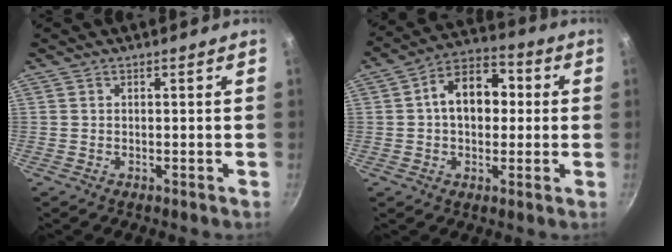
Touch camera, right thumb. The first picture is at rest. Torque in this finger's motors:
{"motor_torque": [0.54, 2.62, 1.37, -0.16, 0.14]}